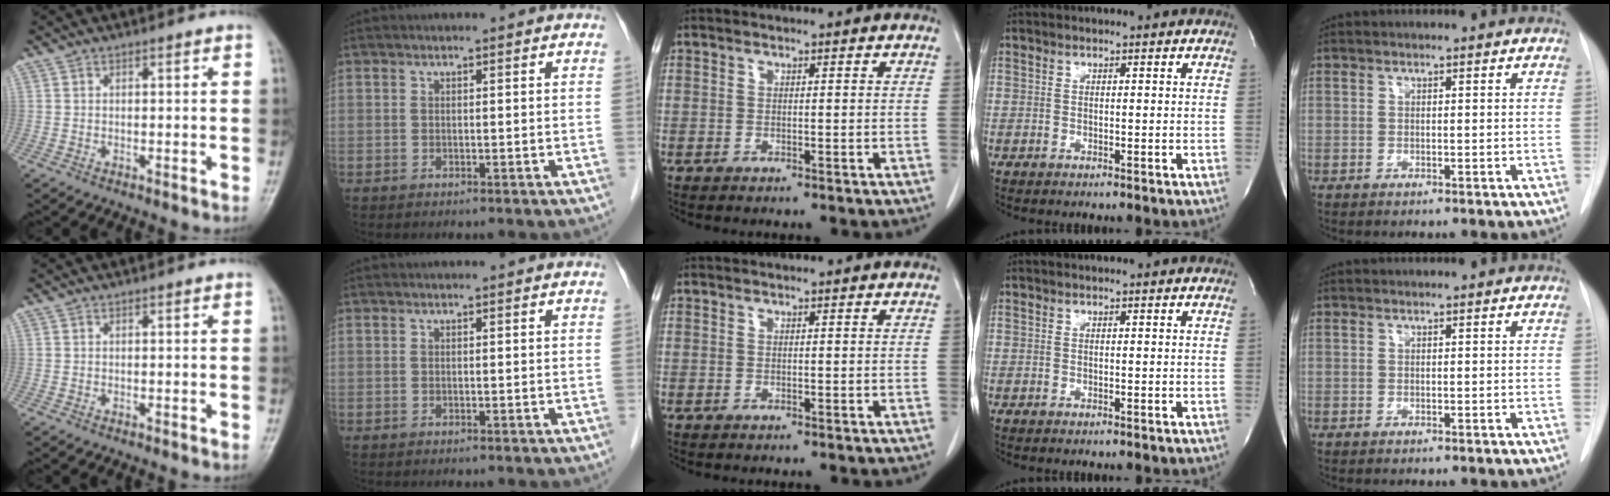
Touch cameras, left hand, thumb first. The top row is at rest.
{}